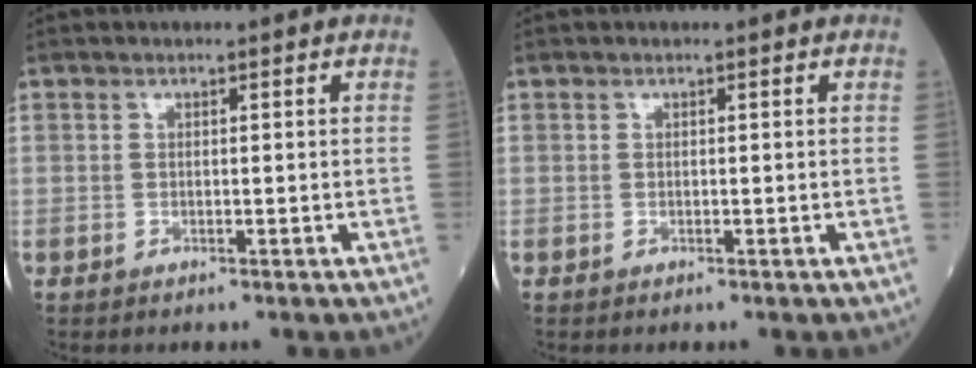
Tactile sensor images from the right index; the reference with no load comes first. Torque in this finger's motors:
{"motor_torque": [0.00, 0.00, 0.00, 0.00]}